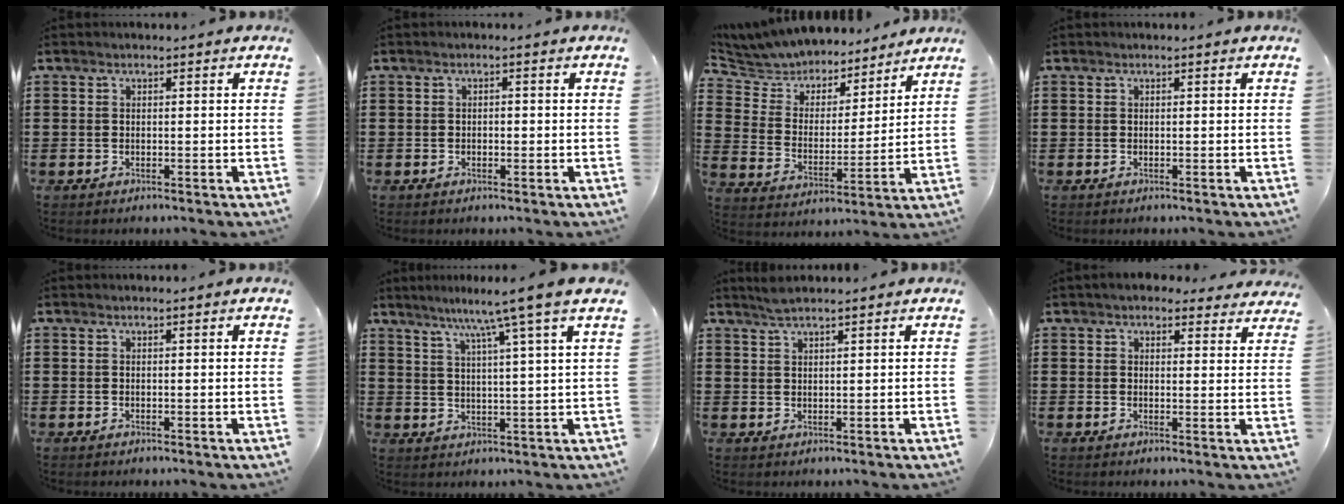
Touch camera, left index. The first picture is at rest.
{"total": 0.8, "force": [-0.2, 0.5, 0.6], "torque": [-0.013, 0.001, -0.004]}
{"total": 5.9, "force": [5.7, 1.5, 0.1], "torque": [-0.040, -0.042, 0.096]}
{"total": 0.0}
{"total": 0.6, "force": [0.1, -0.1, 0.6], "torque": [-0.009, -0.002, 0.002]}
{"total": 7.7, "force": [5.4, -1.5, 5.2], "torque": [-0.110, -0.021, 0.085]}
{"total": 1.9, "force": [1.7, 0.2, 0.8], "torque": [-0.019, 0.000, 0.032]}
{"total": 3.4, "force": [3.0, 1.1, 1.1], "torque": [-0.022, -0.007, 0.055]}